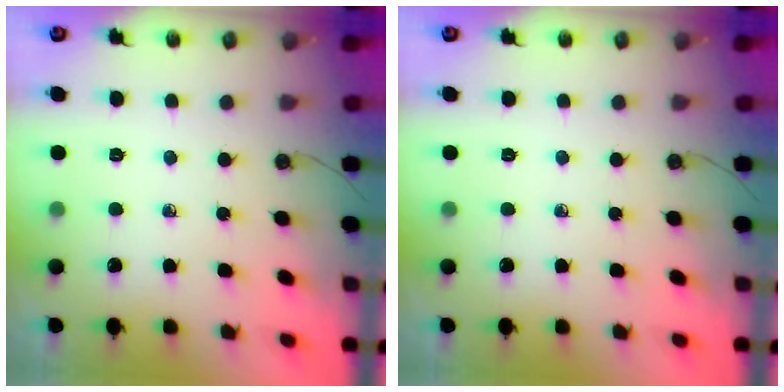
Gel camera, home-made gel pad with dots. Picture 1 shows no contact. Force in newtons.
{"total": 0.0}